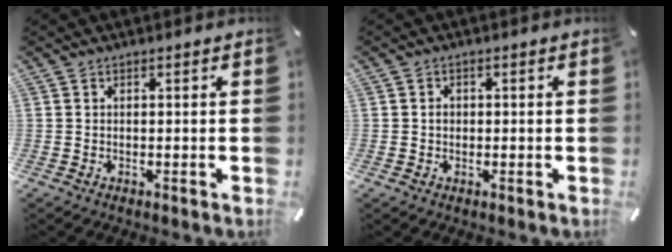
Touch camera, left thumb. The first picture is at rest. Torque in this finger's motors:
{"motor_torque": [0.05, -0.14, 0.05, -0.11, -0.03]}